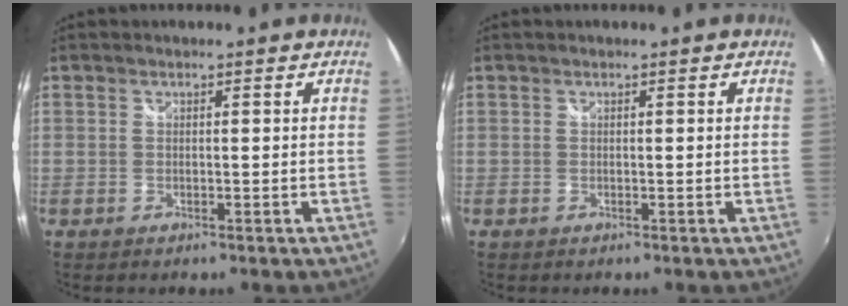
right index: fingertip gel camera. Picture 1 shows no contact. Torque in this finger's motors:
{"motor_torque": [0.00, 0.00, 0.00, 0.00]}